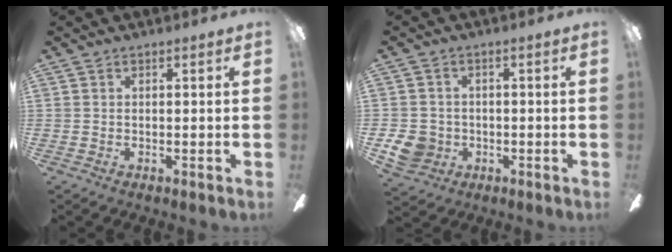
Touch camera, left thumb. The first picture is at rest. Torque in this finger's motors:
{"motor_torque": [-0.08, 0.11, 0.08, -0.08, 0.00]}